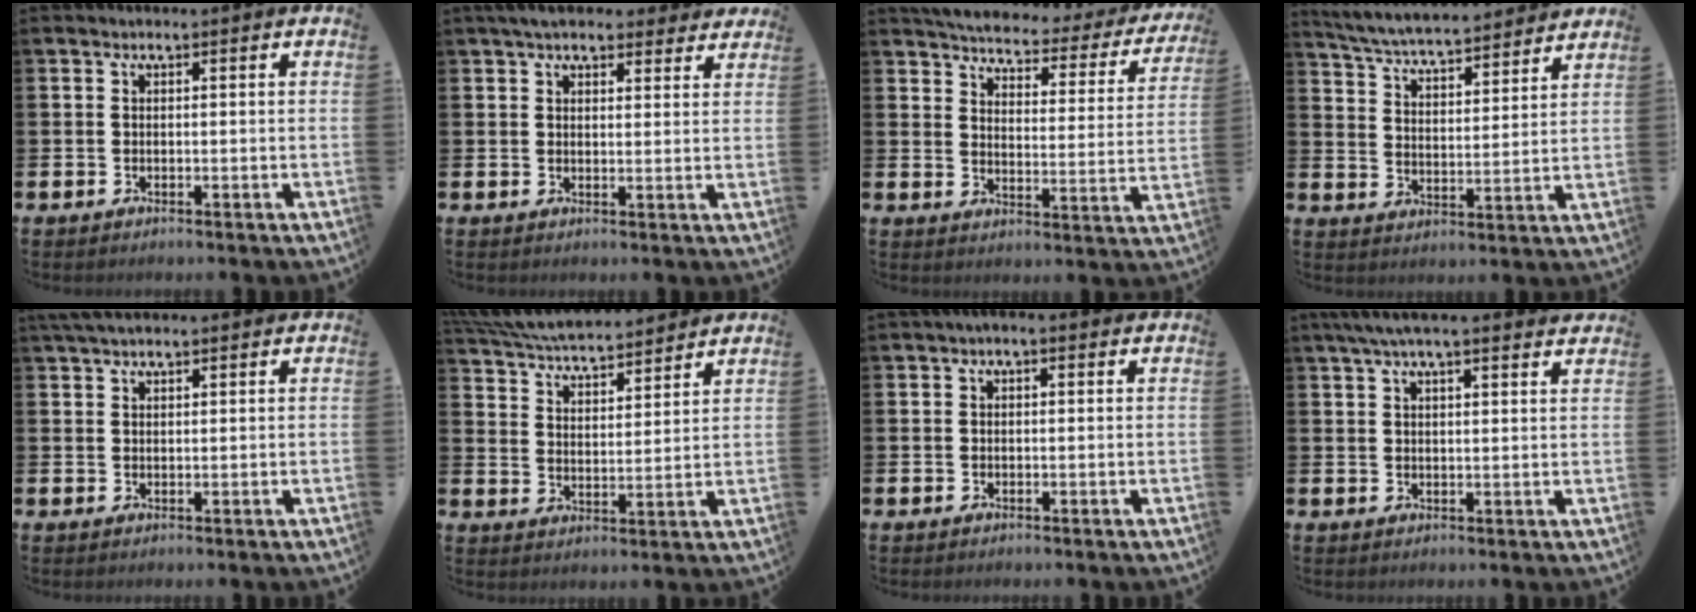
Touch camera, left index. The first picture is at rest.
{"total": 4.9, "force": [4.4, 1.7, 1.4], "torque": [-0.025, -0.016, 0.079]}
{"total": 4.1, "force": [3.9, 0.9, 1.2], "torque": [-0.045, -0.036, 0.057]}
{"total": 6.0, "force": [5.9, 0.4, 1.1], "torque": [-0.046, -0.048, 0.100]}
{"total": 2.8, "force": [2.5, 0.7, 1.3], "torque": [-0.022, -0.002, 0.044]}
{"total": 6.0, "force": [5.9, 0.5, 0.9], "torque": [-0.043, -0.047, 0.102]}
{"total": 1.0, "force": [0.6, 0.5, 0.5], "torque": [-0.004, 0.004, 0.009]}
{"total": 5.4, "force": [4.8, 0.6, 2.4], "torque": [-0.051, -0.011, 0.086]}